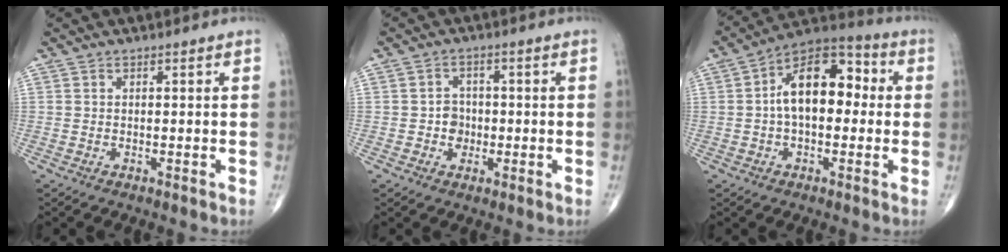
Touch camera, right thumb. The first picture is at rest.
{"total": 3.6, "force": [-0.6, 3.2, 1.5], "torque": [0.001, 0.008, -0.014]}
{"total": 14.4, "force": [1.0, 8.3, 11.6], "torque": [-0.163, 0.041, 0.000]}